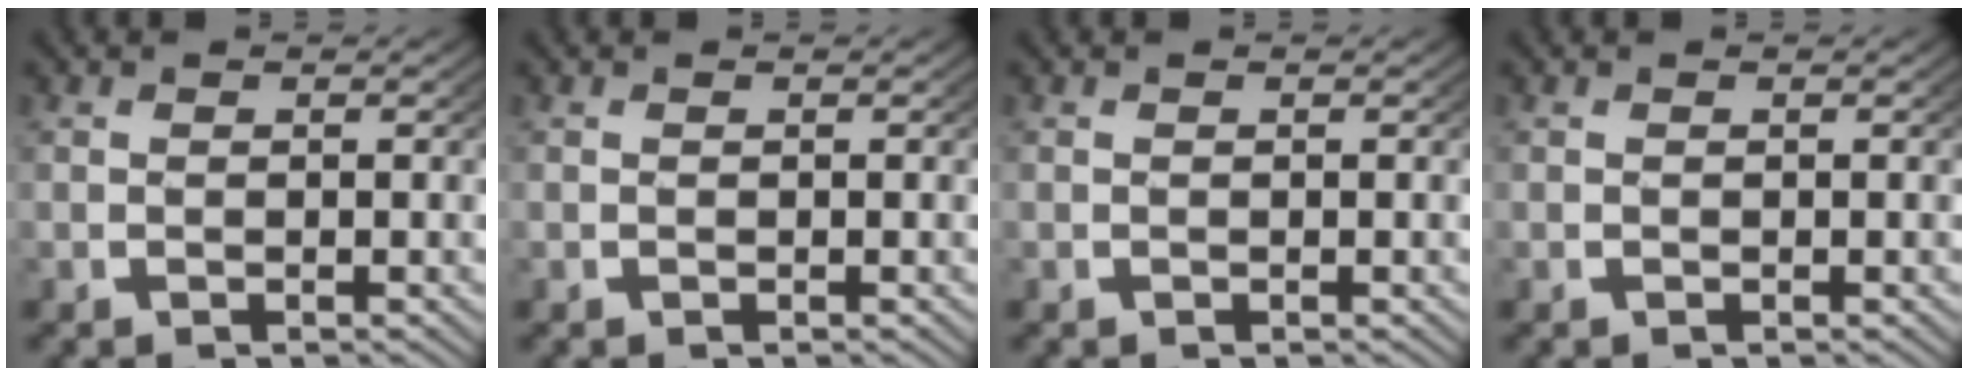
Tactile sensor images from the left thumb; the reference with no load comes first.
{"total": 0.0}
{"total": 0.0}
{"total": 0.0}